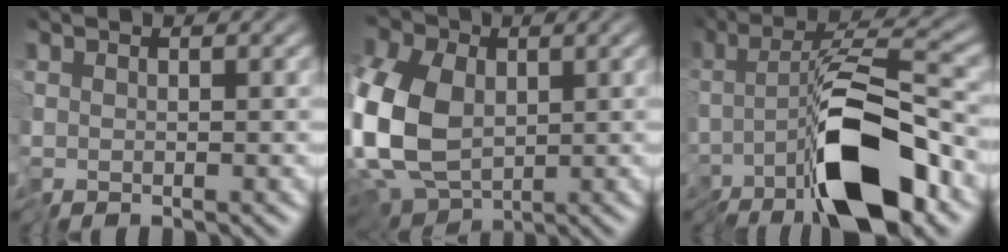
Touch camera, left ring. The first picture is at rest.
{"total": 13.3, "force": [-0.3, 9.5, 9.3], "torque": [-0.230, -0.021, -0.010]}
{"total": 9.9, "force": [-3.9, 2.3, 8.8], "torque": [-0.139, 0.006, -0.077]}